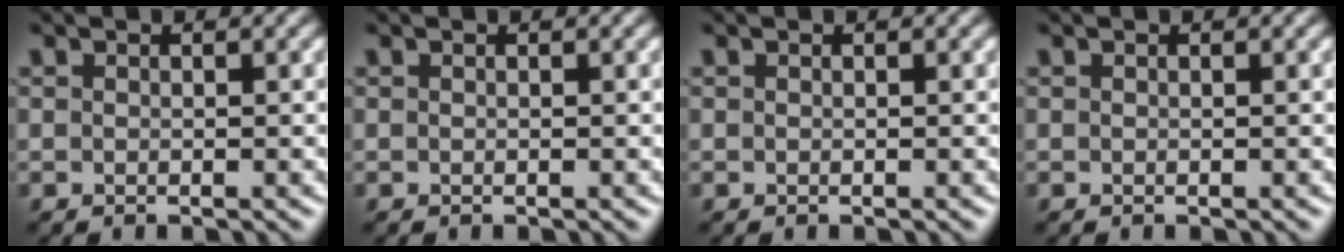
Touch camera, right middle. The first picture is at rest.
{"total": 0.0}
{"total": 0.0}
{"total": 0.0}